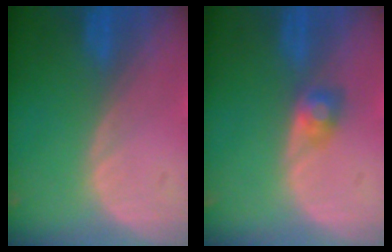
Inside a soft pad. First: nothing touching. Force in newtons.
{"total": 2.3, "press": 2.3, "slide": 0.2}